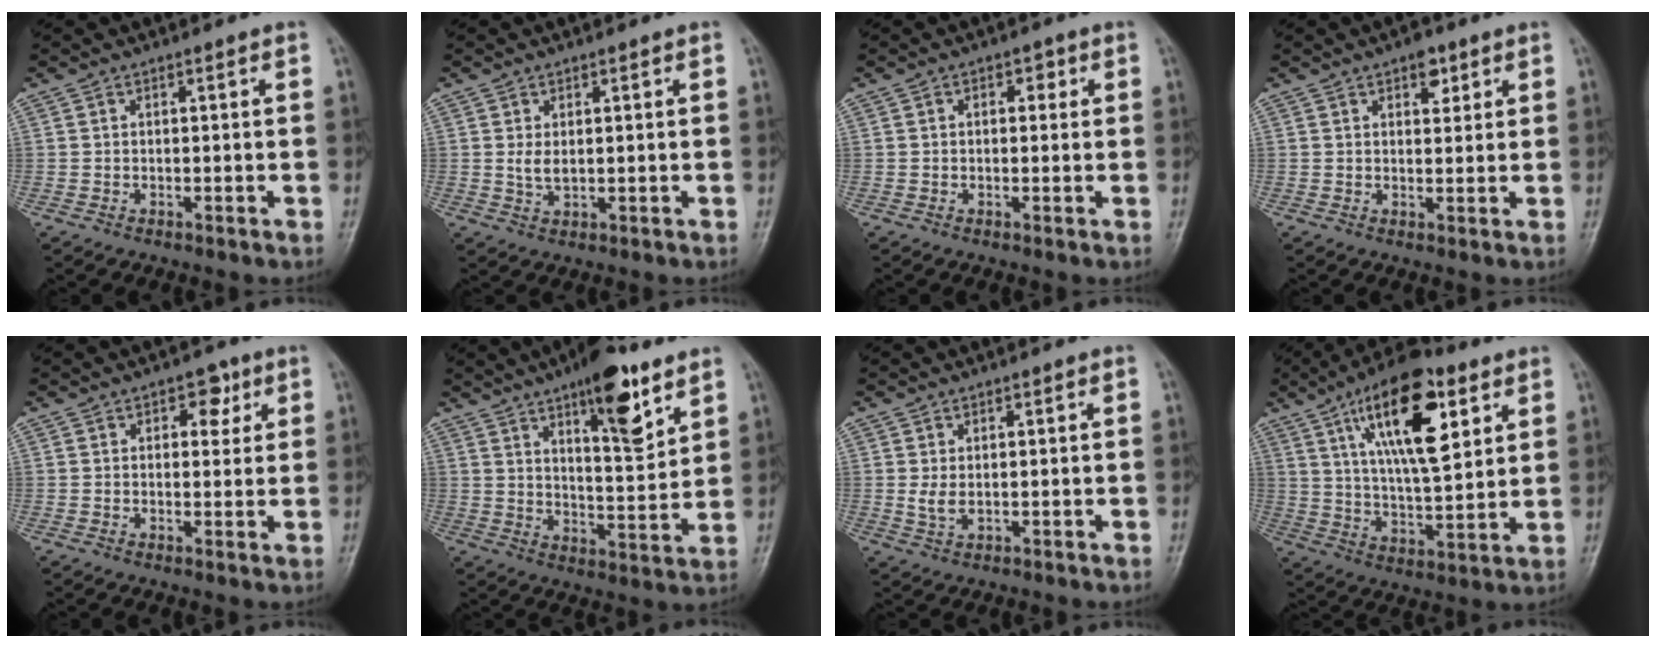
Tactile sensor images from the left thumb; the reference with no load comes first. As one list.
[{"total": 2.7, "force": [0.4, 1.4, 2.2], "torque": [-0.042, -0.002, 0.013]}, {"total": 2.6, "force": [0.7, 1.7, 1.8], "torque": [-0.007, 0.003, 0.004]}, {"total": 3.8, "force": [2.1, 2.1, 2.3], "torque": [-0.014, -0.008, 0.028]}, {"total": 4.3, "force": [1.9, 2.9, 2.6], "torque": [-0.006, -0.004, 0.021]}, {"total": 14.1, "force": [8.3, 4.5, 10.5], "torque": [-0.132, -0.048, 0.128]}, {"total": 2.6, "force": [0.2, 1.5, 2.2], "torque": [-0.045, -0.001, 0.010]}, {"total": 19.4, "force": [8.5, 7.5, 15.7], "torque": [-0.232, -0.027, 0.142]}]